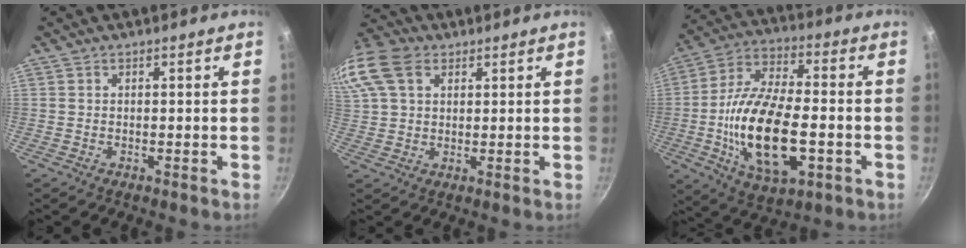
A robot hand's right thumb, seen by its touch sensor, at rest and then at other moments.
{"total": 20.3, "force": [8.2, 14.4, 11.6], "torque": [-0.290, 0.053, 0.152]}
{"total": 21.1, "force": [-4.3, 10.0, 18.1], "torque": [-0.330, 0.018, -0.078]}